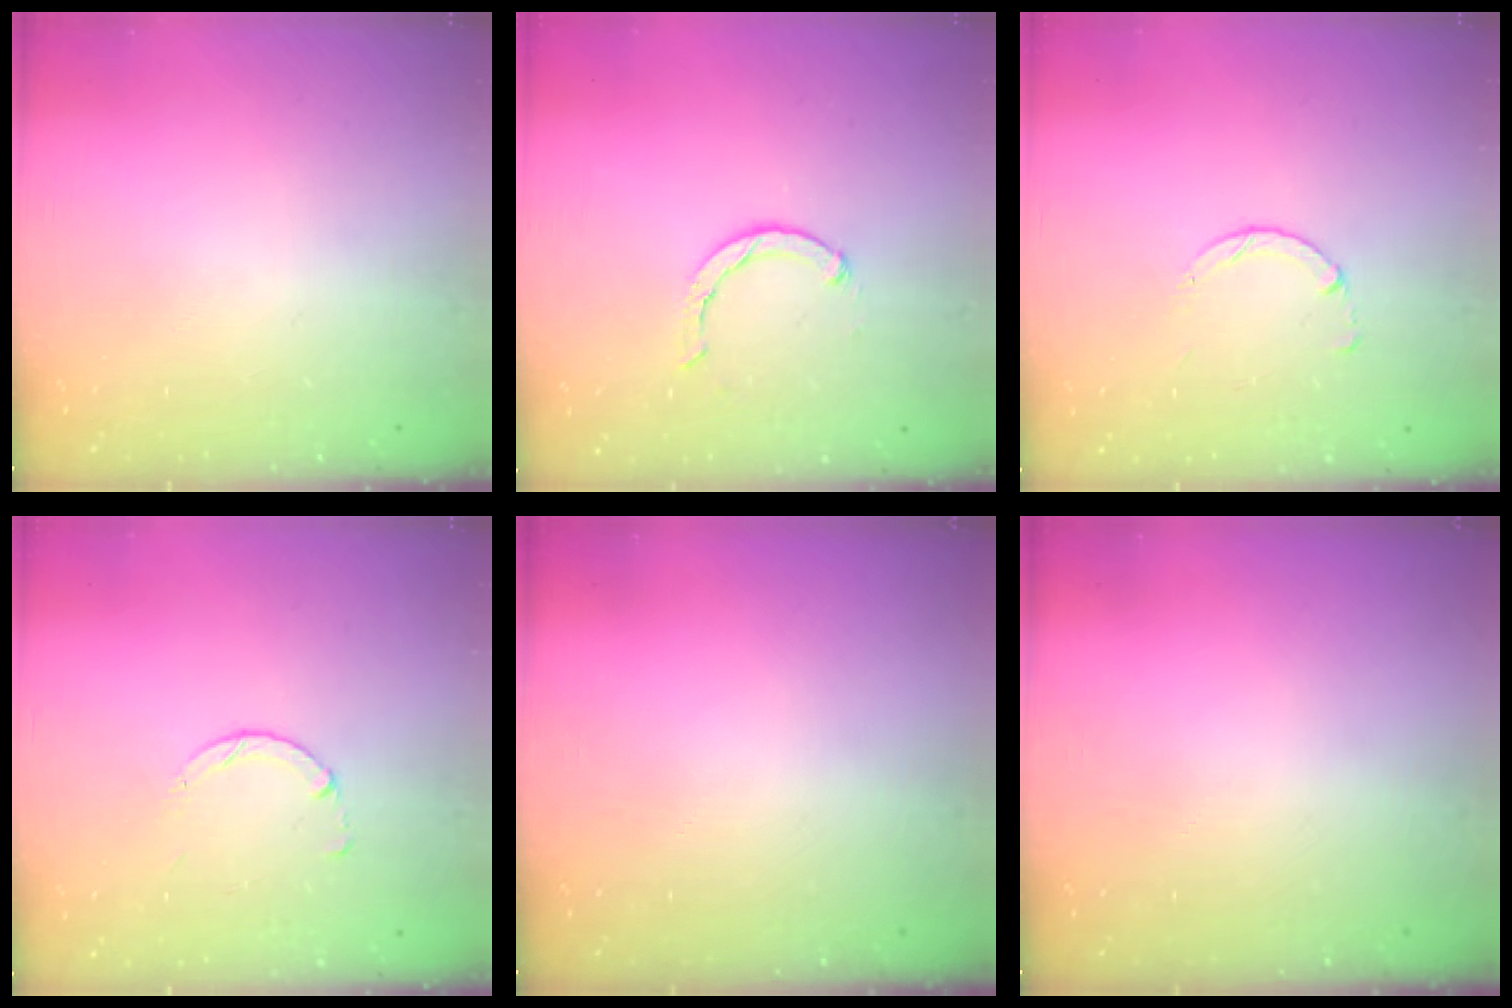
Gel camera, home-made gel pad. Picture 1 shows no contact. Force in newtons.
{"total": 1.9, "press": 1.9, "slide": 0.3}
{"total": 1.8, "press": 1.8, "slide": 0.2}
{"total": 1.8, "press": 1.8, "slide": 0.2}
{"total": 0.0}
{"total": 0.0}